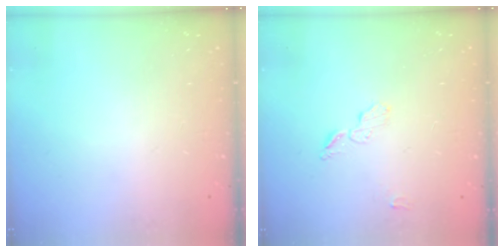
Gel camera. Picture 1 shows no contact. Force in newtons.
{"total": 5.3, "press": 5.3, "slide": 0.3}